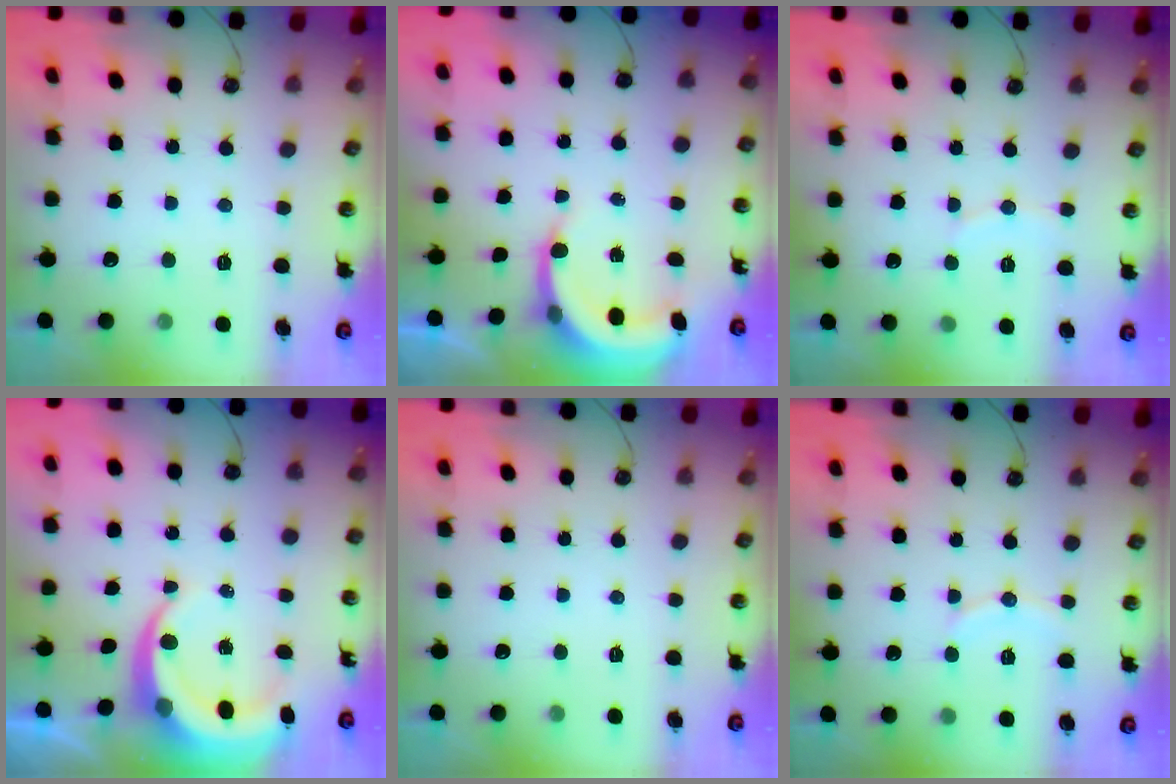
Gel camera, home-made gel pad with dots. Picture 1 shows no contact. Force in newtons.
{"total": 5.9, "press": 5.9, "slide": 0.8}
{"total": 5.7, "press": 5.7, "slide": 0.7}
{"total": 7.7, "press": 7.7, "slide": 0.9}
{"total": 0.0}
{"total": 6.8, "press": 6.8, "slide": 0.7}